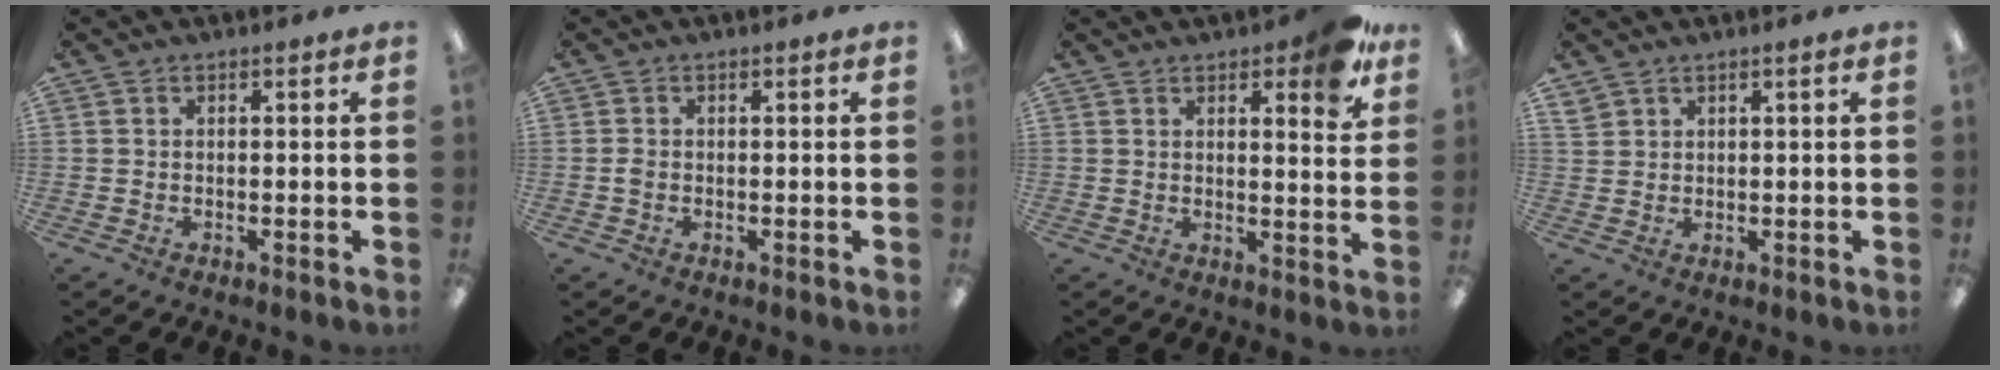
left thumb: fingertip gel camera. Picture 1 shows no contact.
{"total": 1.3, "force": [-0.2, 0.8, 1.0], "torque": [-0.019, 0.001, -0.004]}
{"total": 9.2, "force": [6.3, 2.9, 6.0], "torque": [-0.075, -0.028, 0.104]}
{"total": 2.4, "force": [1.8, 1.1, 1.2], "torque": [-0.025, 0.000, 0.033]}